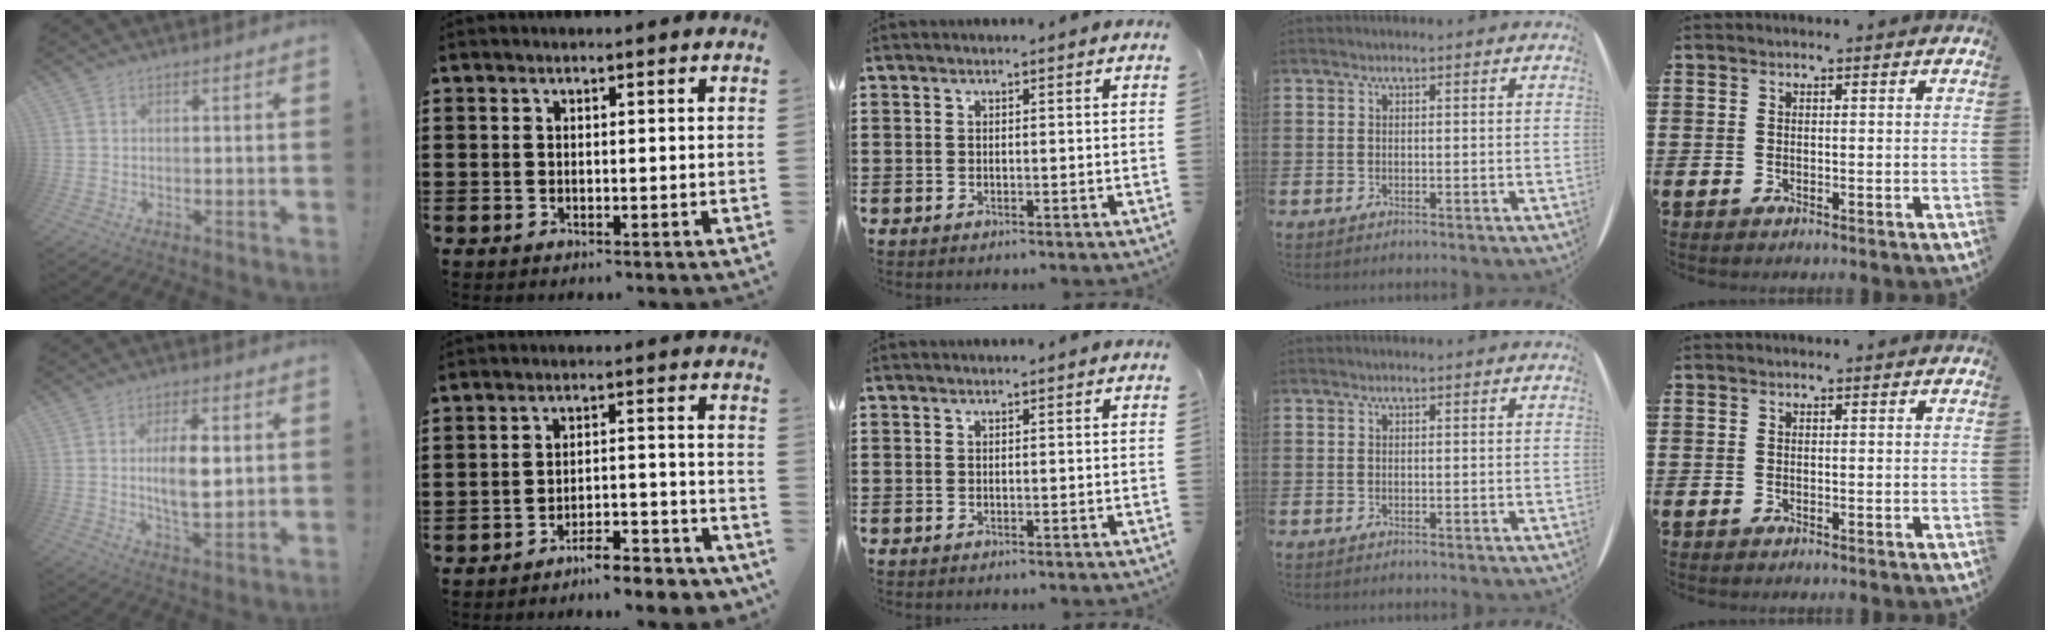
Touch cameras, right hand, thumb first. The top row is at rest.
{"thumb": {"total": 9.6, "force": [1.1, 4.0, 8.7], "torque": [-0.152, -0.009, 0.009]}, "index": {"total": 4.9, "force": [-4.7, 0.2, 1.3], "torque": [-0.023, 0.003, -0.095]}}